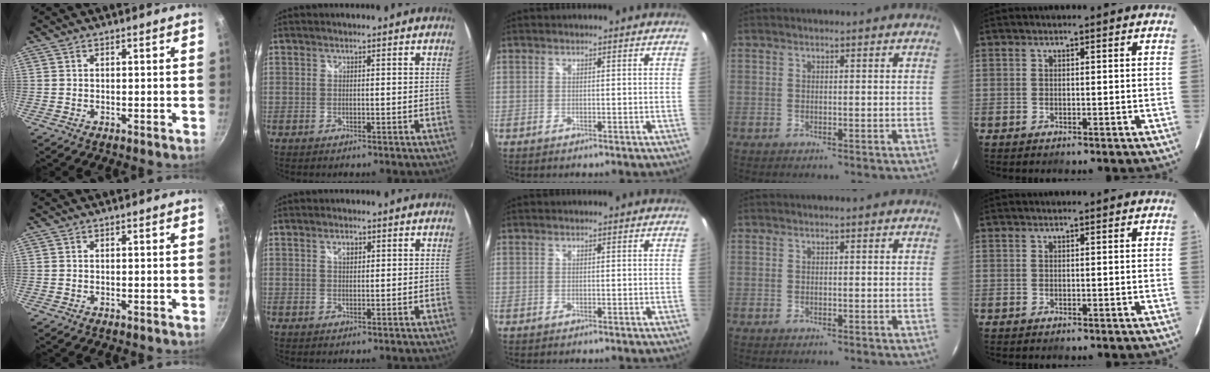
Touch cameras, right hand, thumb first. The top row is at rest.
{"index": {"total": 1.9, "force": [0.8, 1.1, 1.3], "torque": [-0.020, 0.007, 0.013]}}